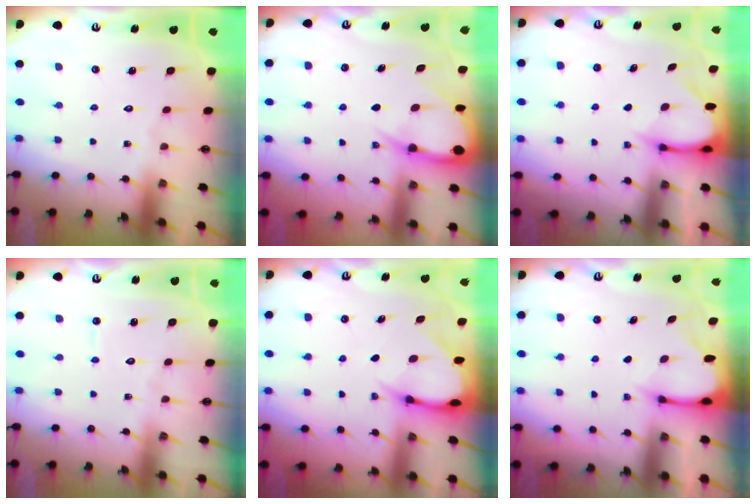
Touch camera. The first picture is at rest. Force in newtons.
{"total": 6.9, "press": 6.8, "slide": 0.6}
{"total": 3.3, "press": 3.3, "slide": 0.3}
{"total": 4.2, "press": 4.2, "slide": 0.3}
{"total": 4.7, "press": 4.7, "slide": 0.6}
{"total": 2.6, "press": 2.6, "slide": 0.3}